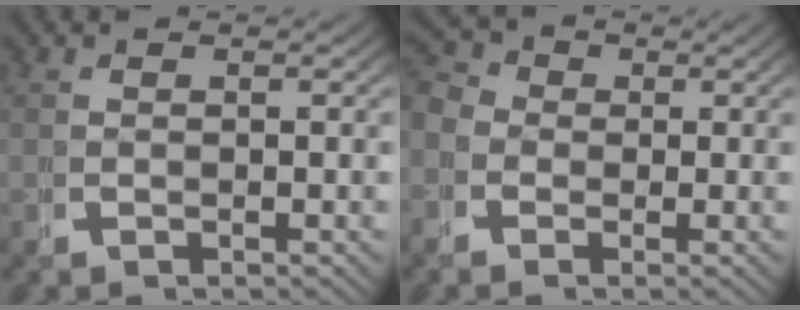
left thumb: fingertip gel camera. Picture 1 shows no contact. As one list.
[{"total": 4.1, "force": [0.5, 3.4, 2.2], "torque": [-0.041, -0.003, -0.003]}]